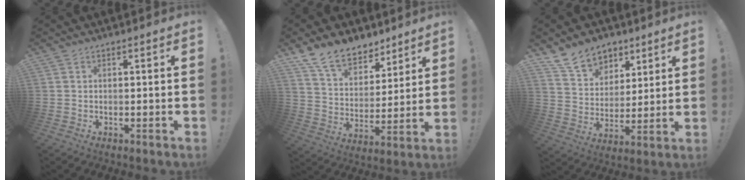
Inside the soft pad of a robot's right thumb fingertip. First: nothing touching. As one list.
[{"total": 13.7, "force": [10.9, 7.0, 4.4], "torque": [-0.092, -0.078, 0.207]}, {"total": 13.5, "force": [9.2, 9.0, 4.1], "torque": [-0.075, -0.059, 0.178]}]